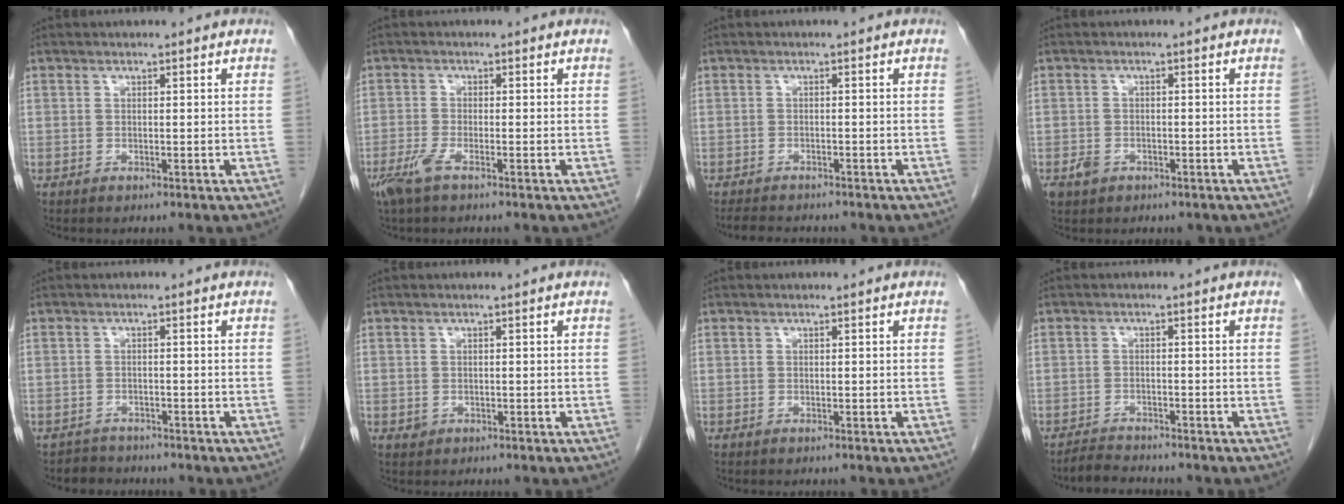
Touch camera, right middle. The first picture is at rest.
{"total": 3.3, "force": [-2.0, 0.4, 2.6], "torque": [-0.065, -0.010, -0.044]}
{"total": 5.1, "force": [-4.6, 1.4, 1.8], "torque": [-0.030, -0.009, -0.067]}
{"total": 2.3, "force": [-1.2, 1.8, 0.9], "torque": [-0.024, 0.001, -0.012]}
{"total": 2.4, "force": [-2.1, 0.9, -0.7], "torque": [0.004, -0.001, -0.036]}
{"total": 0.6, "force": [0.0, 0.6, 0.1], "torque": [-0.004, 0.001, 0.002]}
{"total": 0.0}
{"total": 3.1, "force": [-3.0, 0.4, 0.4], "torque": [-0.012, -0.012, -0.053]}